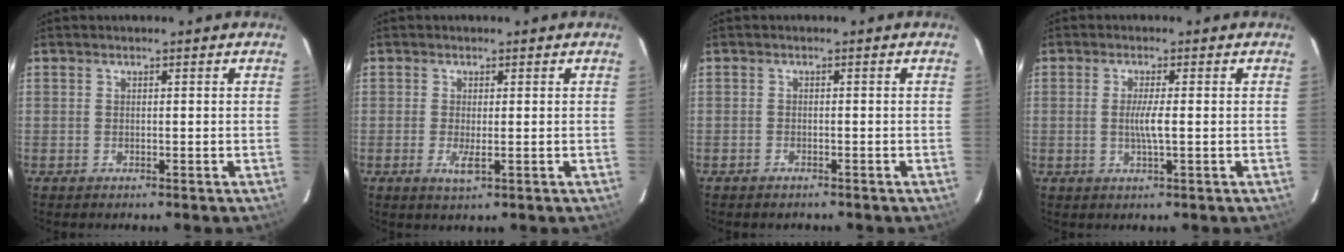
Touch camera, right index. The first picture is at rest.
{"total": 2.5, "force": [-0.6, 0.5, 2.4], "torque": [-0.048, -0.008, -0.010]}
{"total": 1.2, "force": [-1.0, 0.6, 0.2], "torque": [-0.010, 0.003, -0.017]}
{"total": 3.2, "force": [-0.3, -0.1, 3.2], "torque": [-0.060, -0.005, -0.007]}